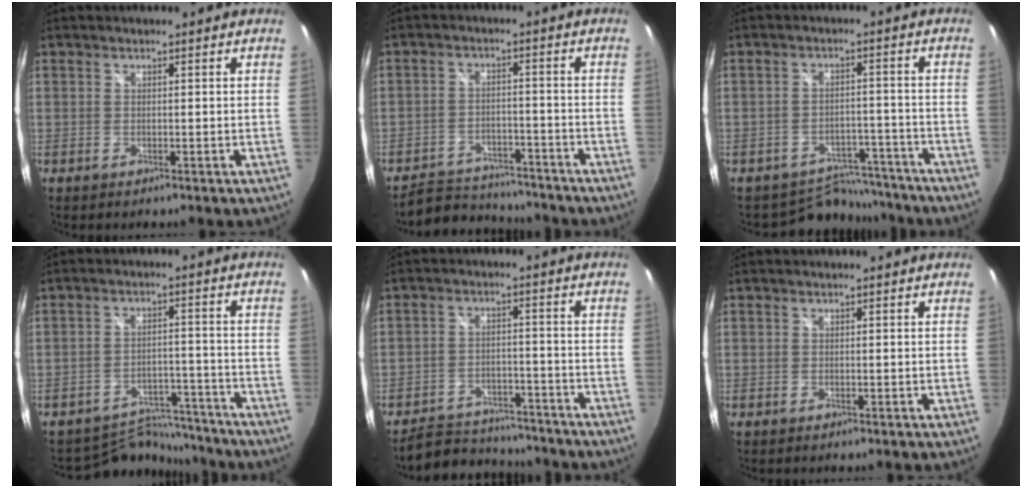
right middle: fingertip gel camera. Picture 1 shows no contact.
{"total": 11.1, "force": [-10.2, 3.5, 2.7], "torque": [-0.074, 0.013, -0.147]}
{"total": 9.1, "force": [-8.4, 3.5, -0.4], "torque": [0.002, 0.027, -0.116]}
{"total": 9.4, "force": [-8.9, 2.8, -0.2], "torque": [-0.007, 0.018, -0.132]}
{"total": 12.5, "force": [-11.3, 4.2, 3.3], "torque": [-0.086, 0.016, -0.157]}
{"total": 0.0}